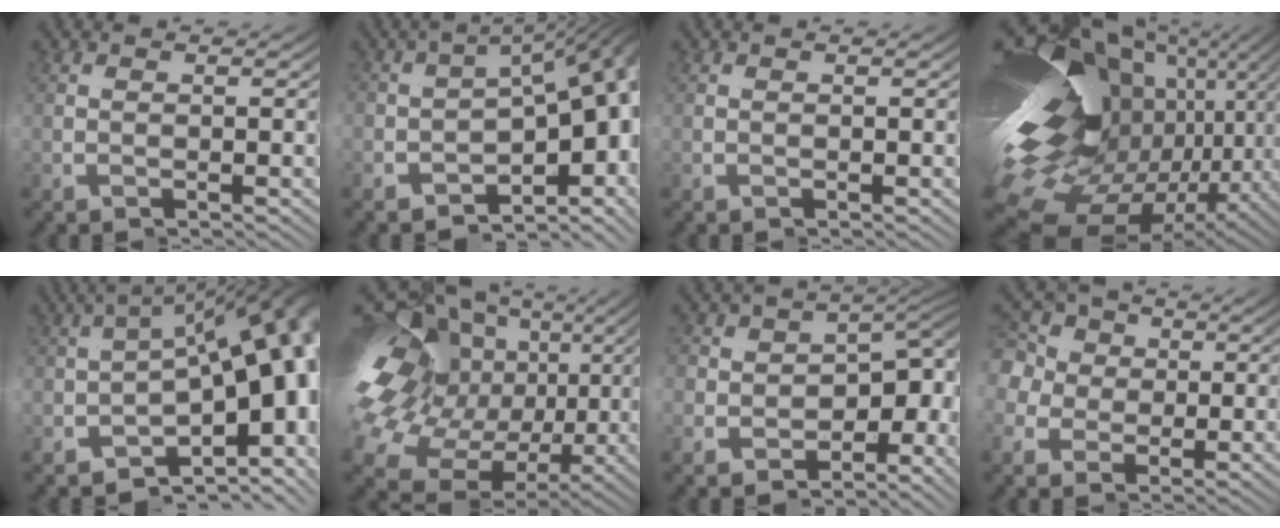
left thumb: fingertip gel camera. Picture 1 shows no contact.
{"total": 8.8, "force": [-0.3, 4.6, 7.5], "torque": [-0.105, 0.008, -0.014]}
{"total": 0.0}
{"total": 25.5, "force": [-1.6, 14.4, 21.0], "torque": [-0.354, -0.021, -0.012]}
{"total": 12.0, "force": [0.2, 5.7, 10.5], "torque": [-0.120, 0.033, -0.028]}
{"total": 16.7, "force": [1.9, 11.0, 12.5], "torque": [-0.240, 0.011, 0.024]}
{"total": 7.1, "force": [-1.5, 5.1, 4.8], "torque": [-0.080, -0.023, -0.011]}
{"total": 8.6, "force": [3.4, 6.5, 4.4], "torque": [-0.085, 0.005, 0.048]}